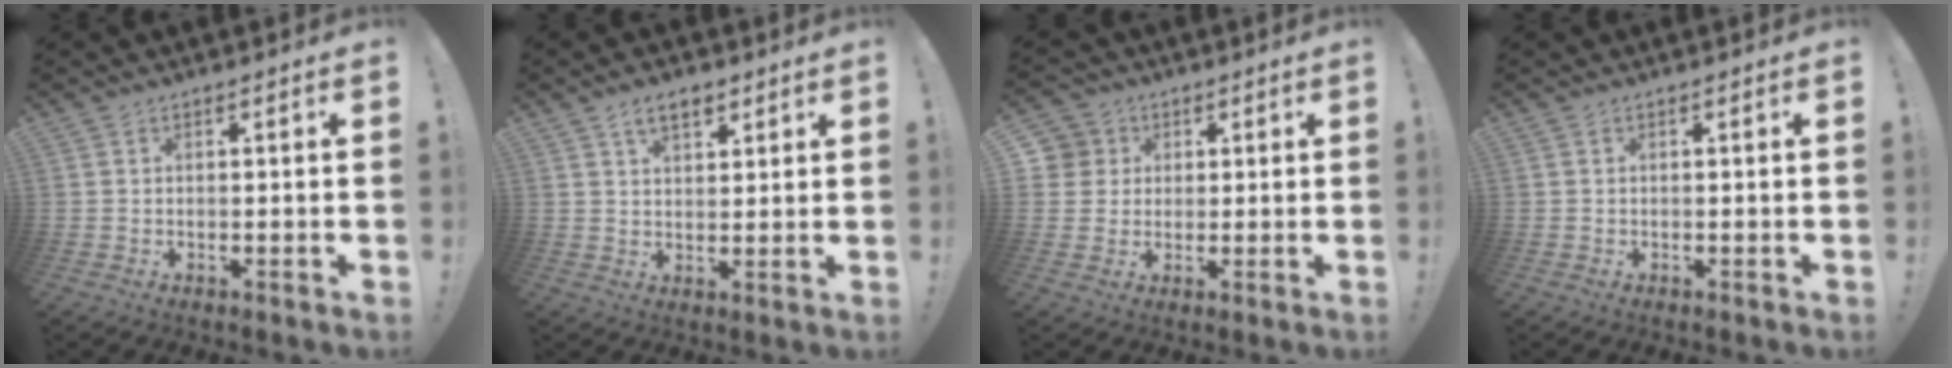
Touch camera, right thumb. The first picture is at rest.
{"total": 5.6, "force": [3.3, 3.1, 3.4], "torque": [-0.051, -0.006, 0.058]}
{"total": 5.5, "force": [1.5, 5.3, 0.7], "torque": [-0.012, -0.006, 0.030]}
{"total": 0.0}